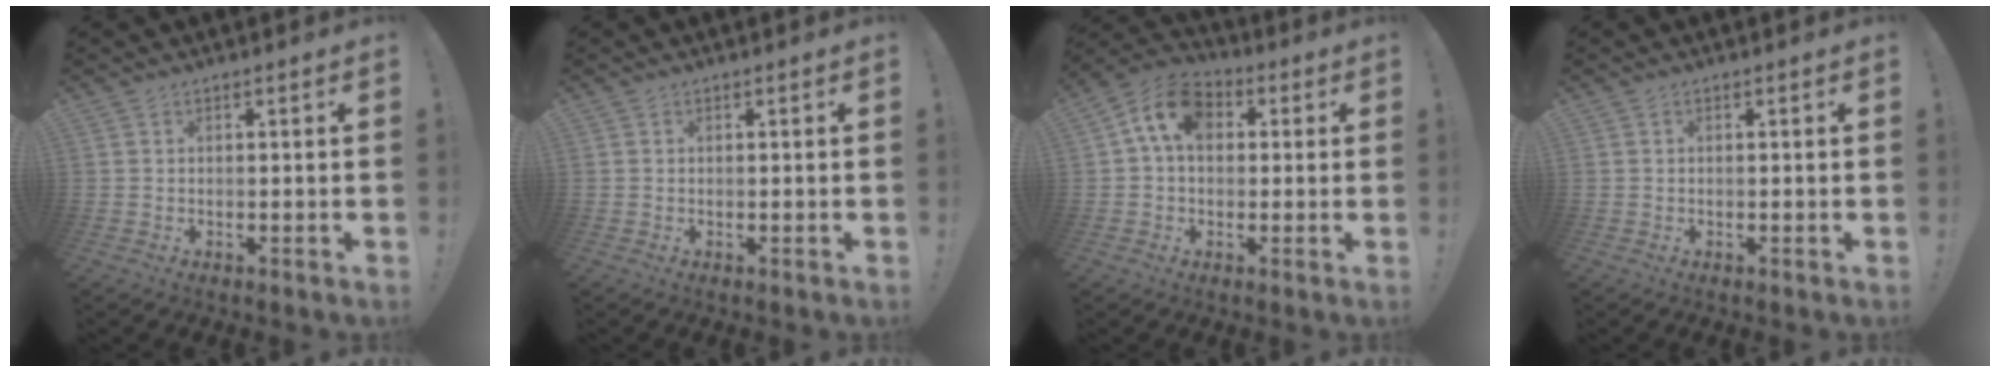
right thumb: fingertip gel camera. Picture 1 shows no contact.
{"total": 0.0}
{"total": 11.3, "force": [3.2, 7.8, 7.4], "torque": [-0.122, 0.009, 0.062]}
{"total": 0.0}